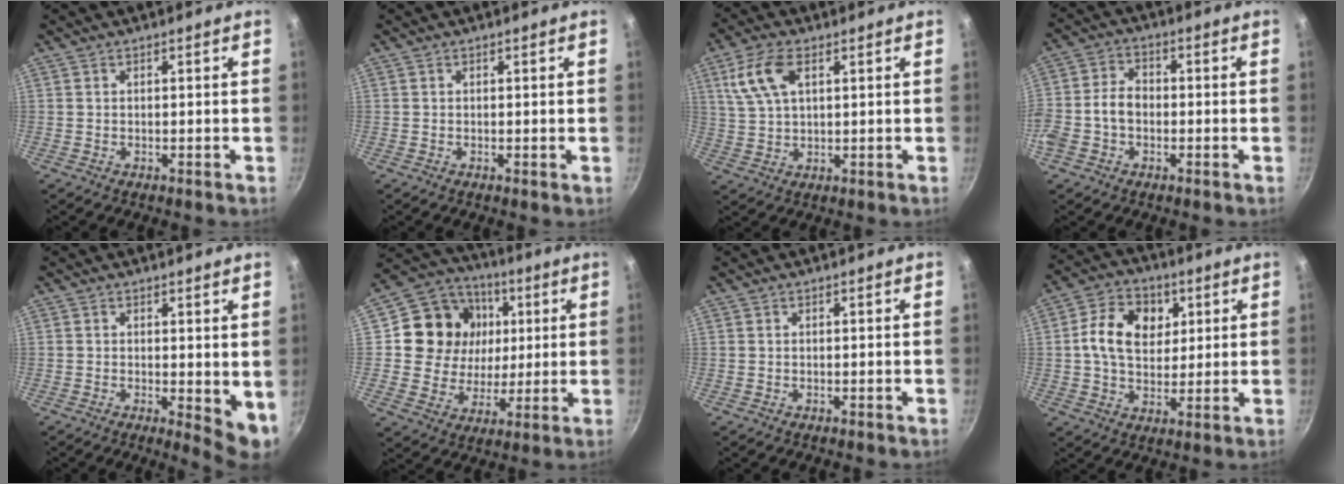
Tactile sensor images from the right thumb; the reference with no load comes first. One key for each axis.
{"total": 0.0}
{"total": 8.7, "fx": 3.4, "fy": 4.5, "fz": 6.7, "tx": -0.133, "ty": 0.006, "tz": 0.068}
{"total": 8.0, "fx": -1.8, "fy": 5.9, "fz": 5.0, "tx": -0.088, "ty": 0.032, "tz": -0.046}
{"total": 5.8, "fx": 0.5, "fy": 2.3, "fz": 5.3, "tx": -0.061, "ty": -0.010, "tz": 0.009}
{"total": 16.7, "fx": 3.6, "fy": 14.7, "fz": 7.2, "tx": -0.107, "ty": 0.007, "tz": 0.058}
{"total": 0.0}
{"total": 12.0, "fx": 3.0, "fy": 8.9, "fz": 7.5, "tx": -0.107, "ty": 0.001, "tz": 0.039}